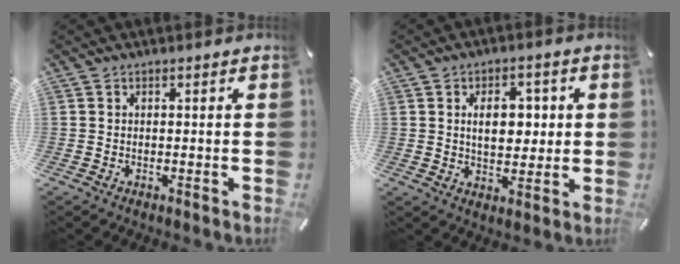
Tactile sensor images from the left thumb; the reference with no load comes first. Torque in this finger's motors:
{"motor_torque": [0.83, 0.84, 0.66, -0.14, 0.04]}